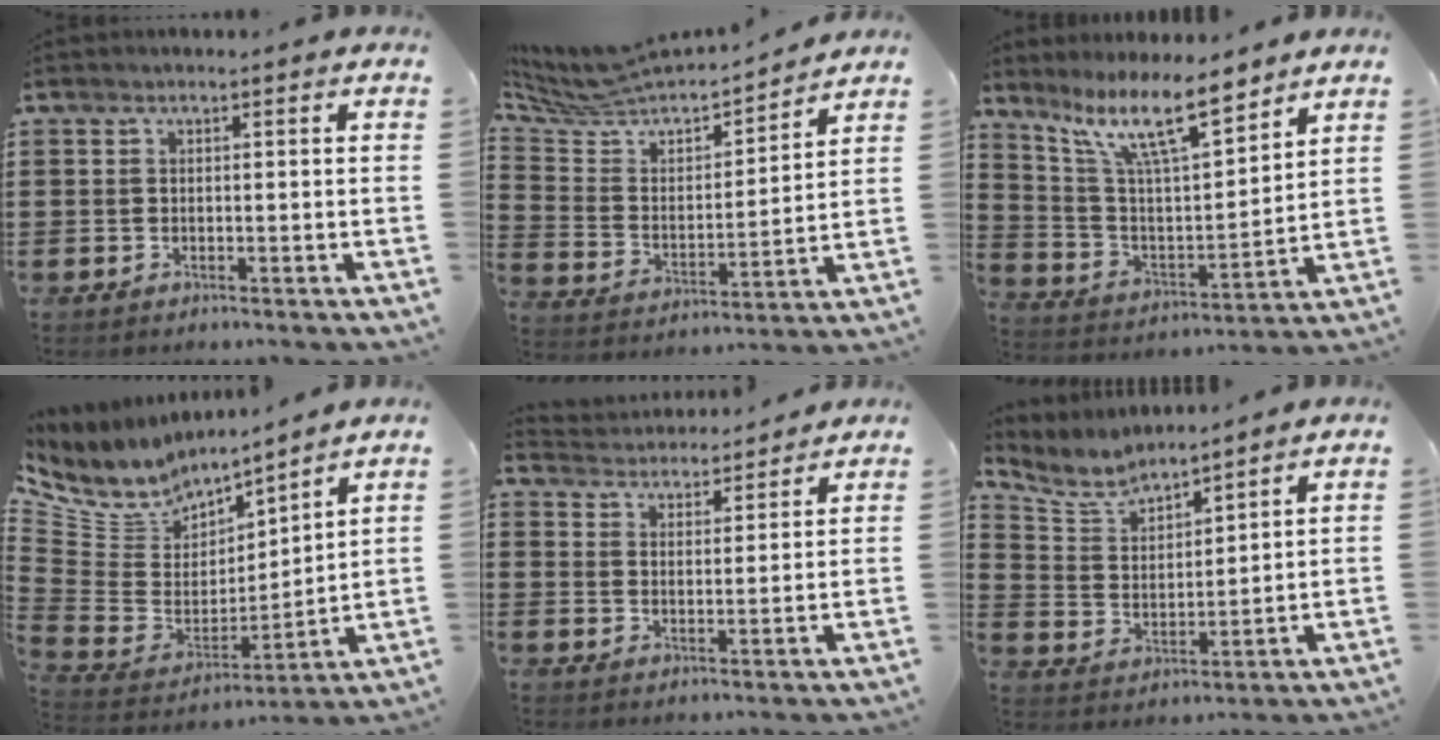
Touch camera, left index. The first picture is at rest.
{"total": 5.3, "force": [4.8, 1.6, 1.6], "torque": [-0.061, -0.040, 0.075]}
{"total": 12.1, "force": [9.0, 2.3, 7.8], "torque": [-0.167, -0.036, 0.158]}
{"total": 6.5, "force": [5.5, 3.5, 0.7], "torque": [-0.065, -0.058, 0.100]}
{"total": 3.9, "force": [3.8, 0.3, -0.3], "torque": [-0.015, -0.025, 0.065]}
{"total": 6.1, "force": [5.7, 1.5, 1.6], "torque": [-0.060, -0.027, 0.099]}